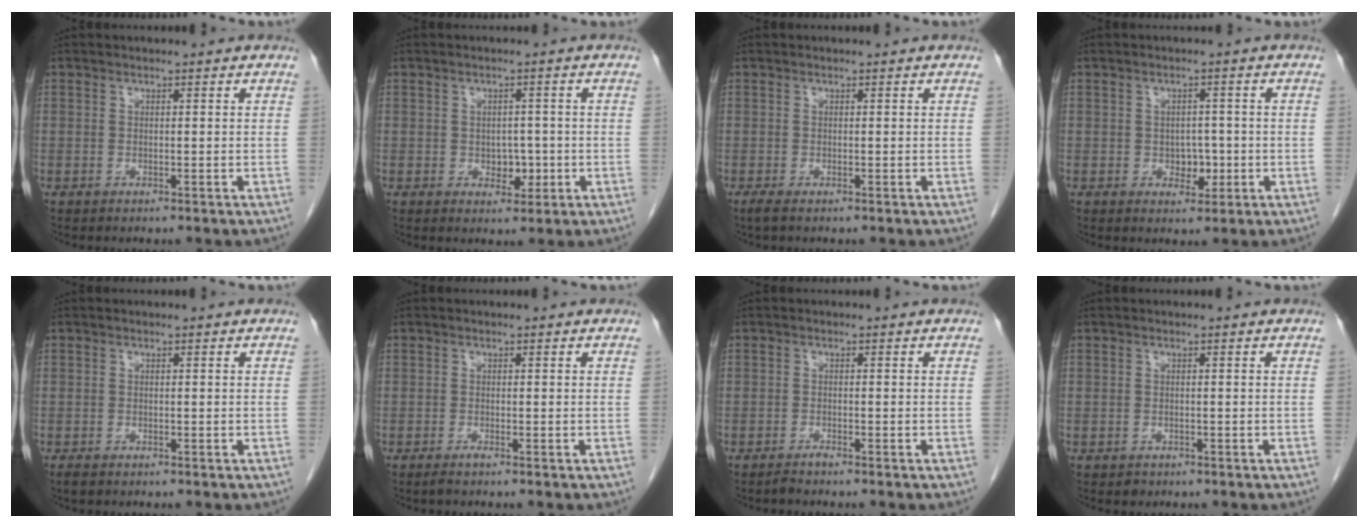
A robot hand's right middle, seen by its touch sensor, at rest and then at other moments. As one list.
[{"total": 2.9, "force": [-0.6, 2.1, 2.0], "torque": [-0.020, 0.004, -0.004]}, {"total": 0.9, "force": [-0.7, 0.1, 0.7], "torque": [-0.019, -0.005, -0.014]}, {"total": 3.0, "force": [-0.6, 2.1, 2.0], "torque": [-0.020, 0.005, -0.005]}, {"total": 1.0, "force": [-0.7, 0.4, 0.5], "torque": [-0.016, -0.003, -0.012]}, {"total": 0.8, "force": [-0.6, -0.1, 0.5], "torque": [-0.011, -0.002, -0.011]}, {"total": 0.9, "force": [-0.8, -0.1, 0.3], "torque": [-0.008, -0.001, -0.015]}, {"total": 0.8, "force": [-0.5, 0.6, 0.1], "torque": [-0.005, 0.002, -0.005]}]